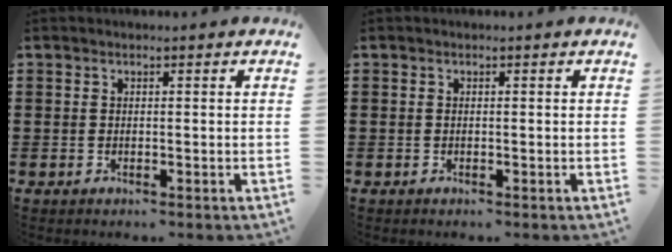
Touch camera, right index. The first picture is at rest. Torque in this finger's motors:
{"motor_torque": [-0.82, 1.32, -0.02, 0.00]}